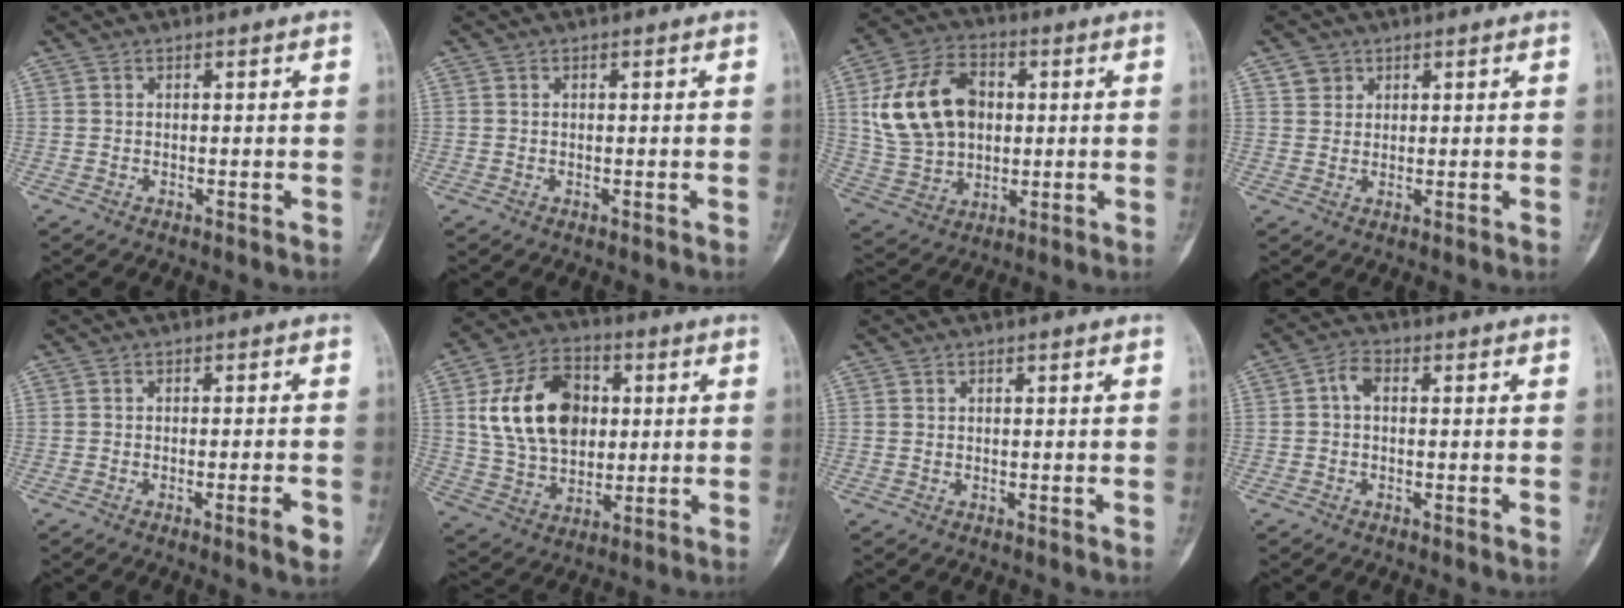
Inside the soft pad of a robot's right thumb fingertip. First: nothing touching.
{"total": 0.0}
{"total": 17.2, "force": [2.9, 12.3, 11.6], "torque": [-0.191, 0.011, 0.056]}
{"total": 2.7, "force": [1.5, 2.2, 0.4], "torque": [0.011, -0.007, 0.021]}
{"total": 3.7, "force": [-1.7, 0.3, 3.3], "torque": [-0.045, 0.000, -0.026]}
{"total": 17.7, "force": [3.2, 12.3, 12.2], "torque": [-0.184, 0.005, 0.059]}
{"total": 0.0}
{"total": 2.9, "force": [0.0, 1.8, 2.3], "torque": [-0.038, 0.009, -0.007]}